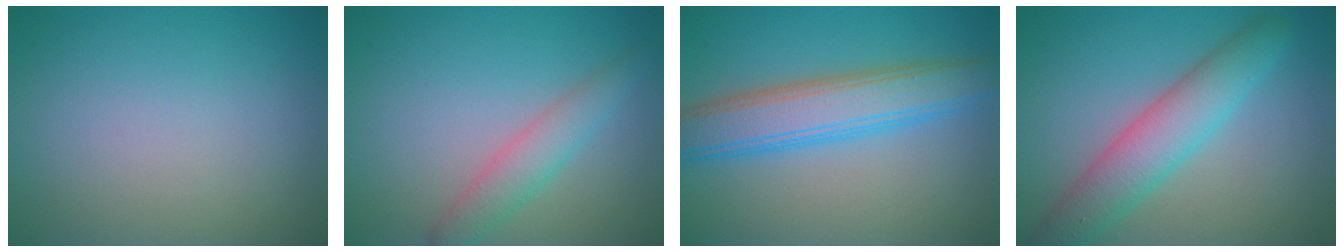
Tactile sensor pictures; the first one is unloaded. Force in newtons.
{"total": 2.8, "press": 2.8, "slide": 0.1}
{"total": 6.1, "press": 6.1, "slide": 0.3}
{"total": 5.3, "press": 5.3, "slide": 0.3}